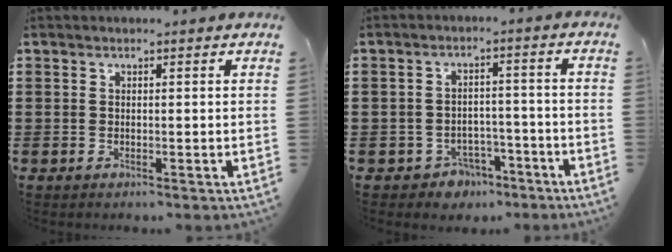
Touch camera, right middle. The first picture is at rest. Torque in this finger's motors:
{"motor_torque": [1.05, 1.02, -0.05, -0.03]}